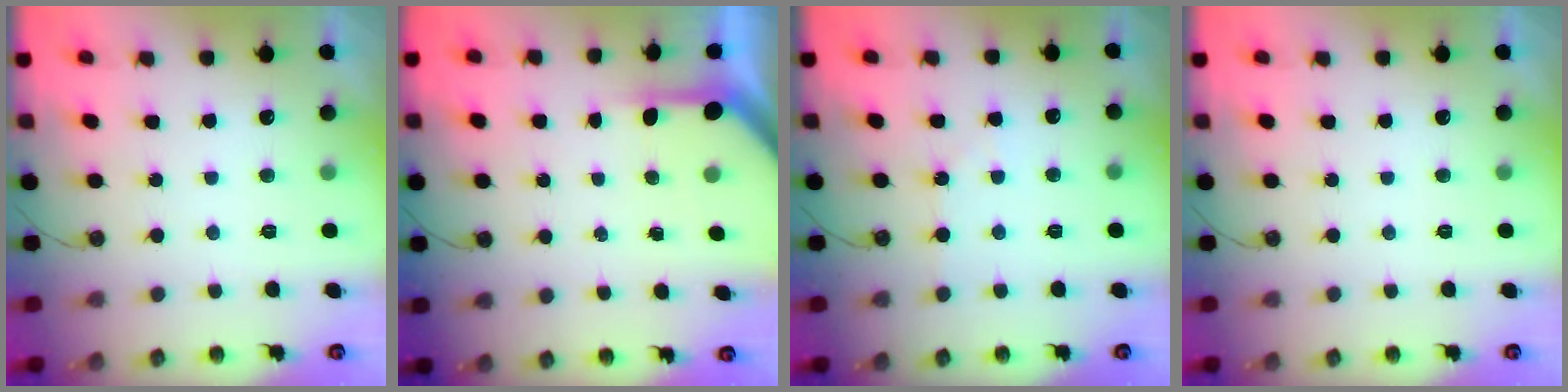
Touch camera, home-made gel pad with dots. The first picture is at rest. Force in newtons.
{"total": 3.9, "press": 3.8, "slide": 0.3}
{"total": 4.1, "press": 4.1, "slide": 0.7}
{"total": 0.0}